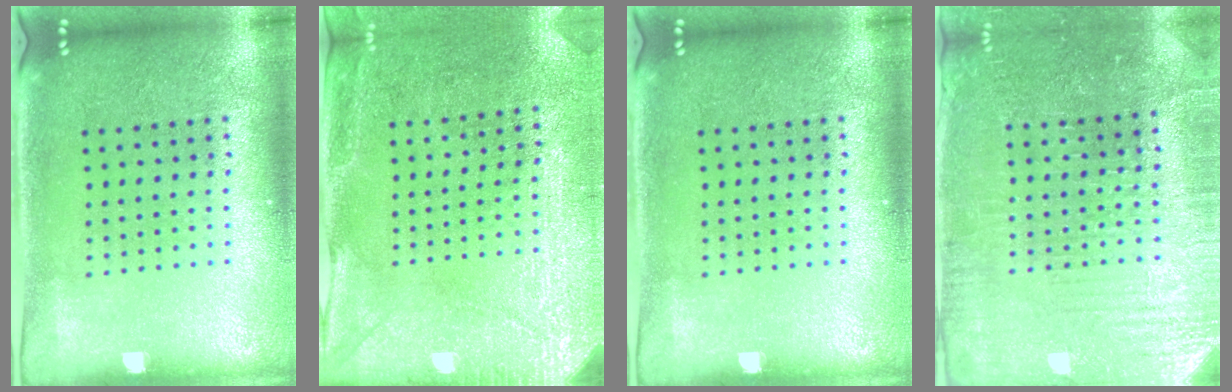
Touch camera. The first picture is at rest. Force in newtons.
{"total": 3.0, "press": 2.7, "slide": 1.1}
{"total": 0.0}
{"total": 3.4, "press": 3.4, "slide": 0.5}